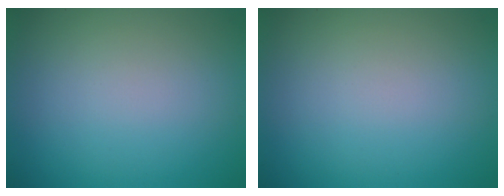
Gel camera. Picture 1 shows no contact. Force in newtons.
{"total": 0.0}